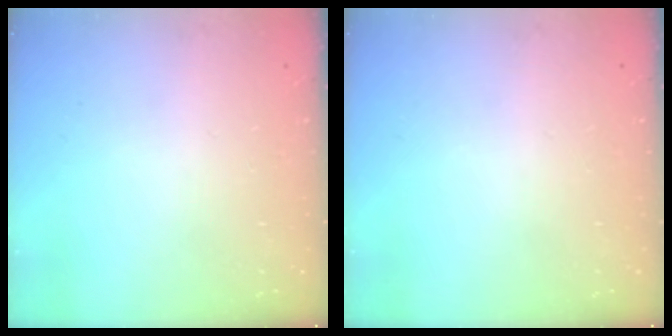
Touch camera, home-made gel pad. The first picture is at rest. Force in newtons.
{"total": 0.0}